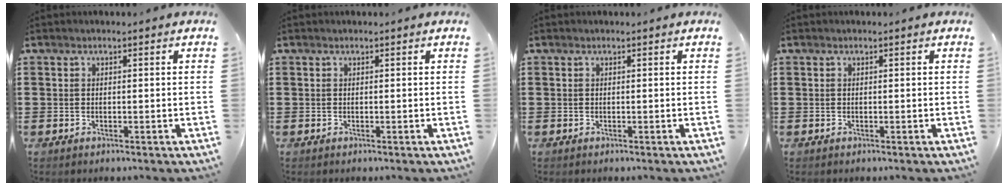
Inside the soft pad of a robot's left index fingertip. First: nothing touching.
{"total": 0.0}
{"total": 0.0}
{"total": 0.0}